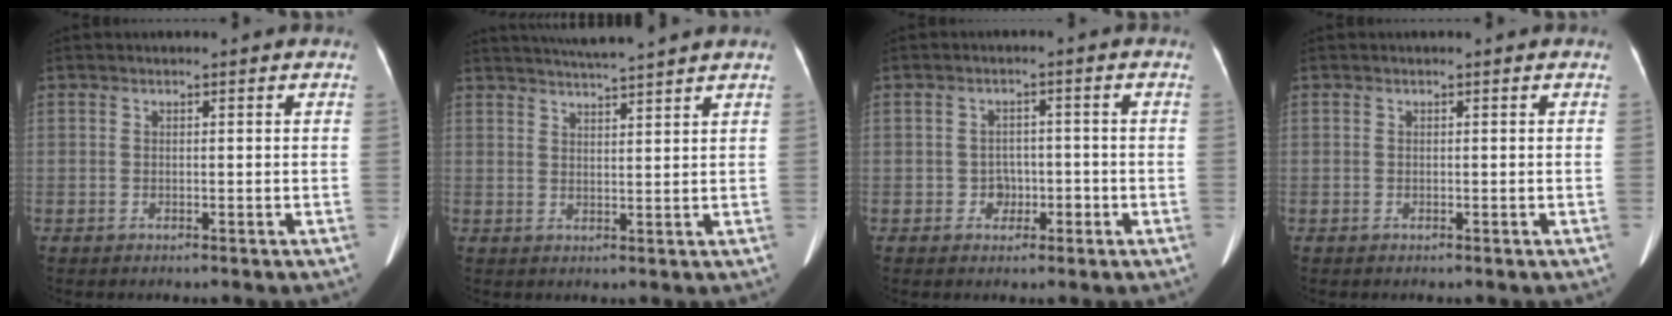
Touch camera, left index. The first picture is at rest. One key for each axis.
{"total": 7.5, "fx": 6.8, "fy": -1.4, "fz": 2.8, "tx": -0.048, "ty": 0.013, "tz": 0.103}
{"total": 2.8, "fx": -1.1, "fy": 2.3, "fz": 1.0, "tx": -0.011, "ty": 0.010, "tz": -0.013}
{"total": 0.0}